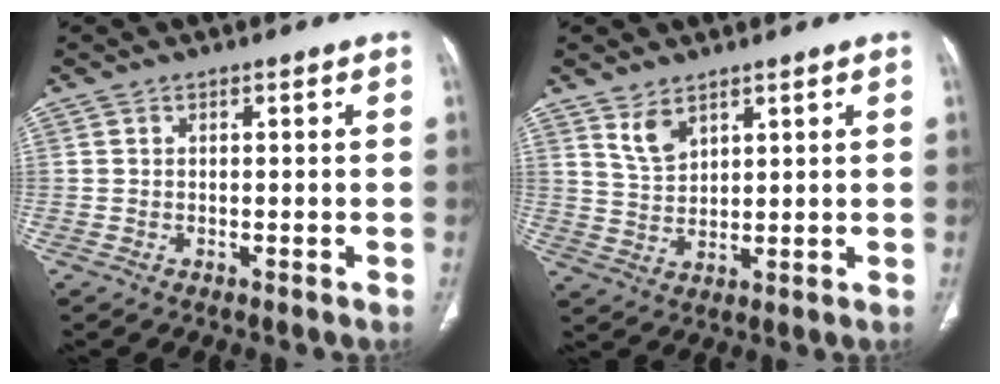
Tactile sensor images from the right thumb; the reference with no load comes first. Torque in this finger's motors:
{"motor_torque": [-0.53, 0.66, 0.21, 0.67, 0.10]}